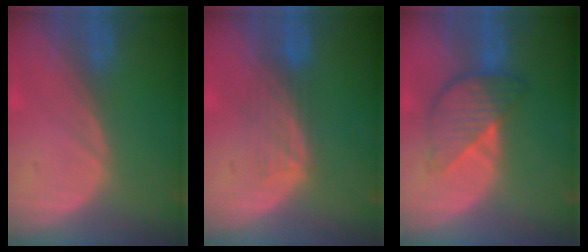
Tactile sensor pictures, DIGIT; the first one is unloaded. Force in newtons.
{"total": 4.3, "press": 3.7, "slide": 2.3}
{"total": 6.2, "press": 6.2, "slide": 0.4}